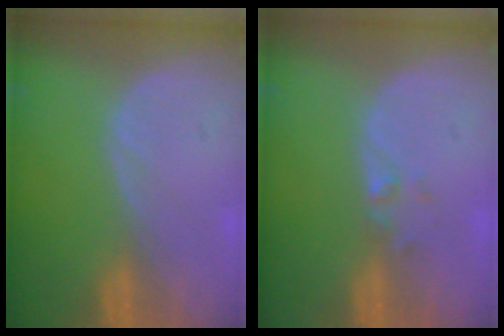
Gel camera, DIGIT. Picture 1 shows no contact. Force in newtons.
{"total": 1.4, "press": 1.2, "slide": 0.7}